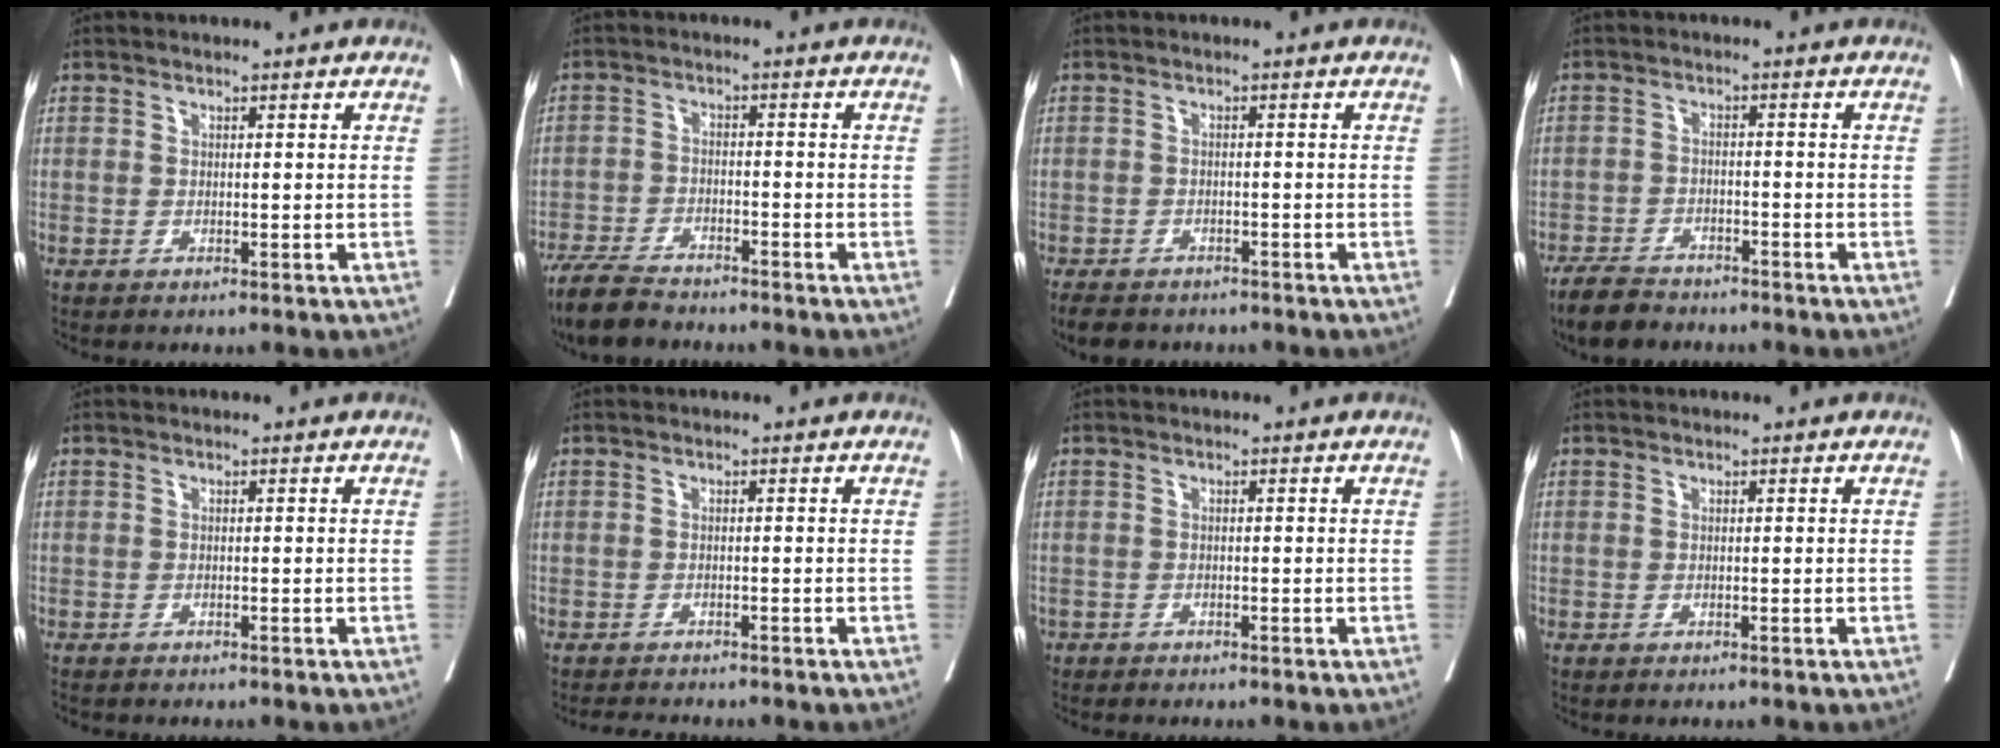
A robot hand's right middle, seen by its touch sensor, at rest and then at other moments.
{"total": 7.4, "force": [-6.6, 1.4, 3.0], "torque": [-0.055, -0.021, -0.120]}
{"total": 8.3, "force": [-6.9, 3.2, 3.2], "torque": [-0.064, -0.006, -0.096]}
{"total": 6.2, "force": [-5.5, 1.9, 2.2], "torque": [-0.041, -0.013, -0.098]}
{"total": 1.8, "force": [-1.6, 0.2, 0.7], "torque": [-0.014, -0.003, -0.025]}
{"total": 3.0, "force": [-2.9, 0.5, 0.9], "torque": [-0.011, -0.009, -0.045]}
{"total": 1.3, "force": [-1.2, 0.6, 0.3], "torque": [-0.014, -0.003, -0.023]}
{"total": 0.0}